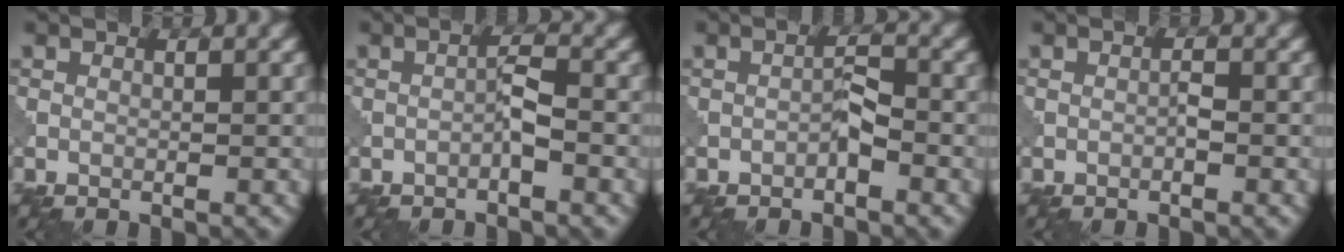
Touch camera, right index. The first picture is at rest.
{"total": 1.6, "force": [-0.8, 0.2, 1.4], "torque": [-0.027, 0.008, -0.016]}
{"total": 1.6, "force": [-0.9, 0.4, 1.3], "torque": [-0.023, 0.007, -0.017]}
{"total": 0.7, "force": [-0.3, 0.2, 0.6], "torque": [-0.012, 0.003, -0.007]}